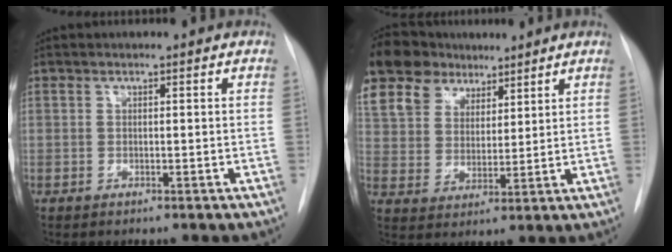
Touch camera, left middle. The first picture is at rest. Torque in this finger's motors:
{"motor_torque": [0.36, -0.28, 1.05, 0.21]}